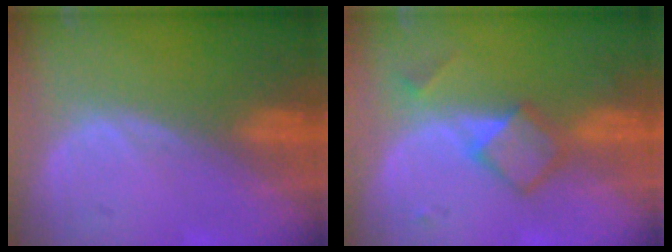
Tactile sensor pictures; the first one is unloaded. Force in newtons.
{"total": 4.7, "press": 4.6, "slide": 0.3}